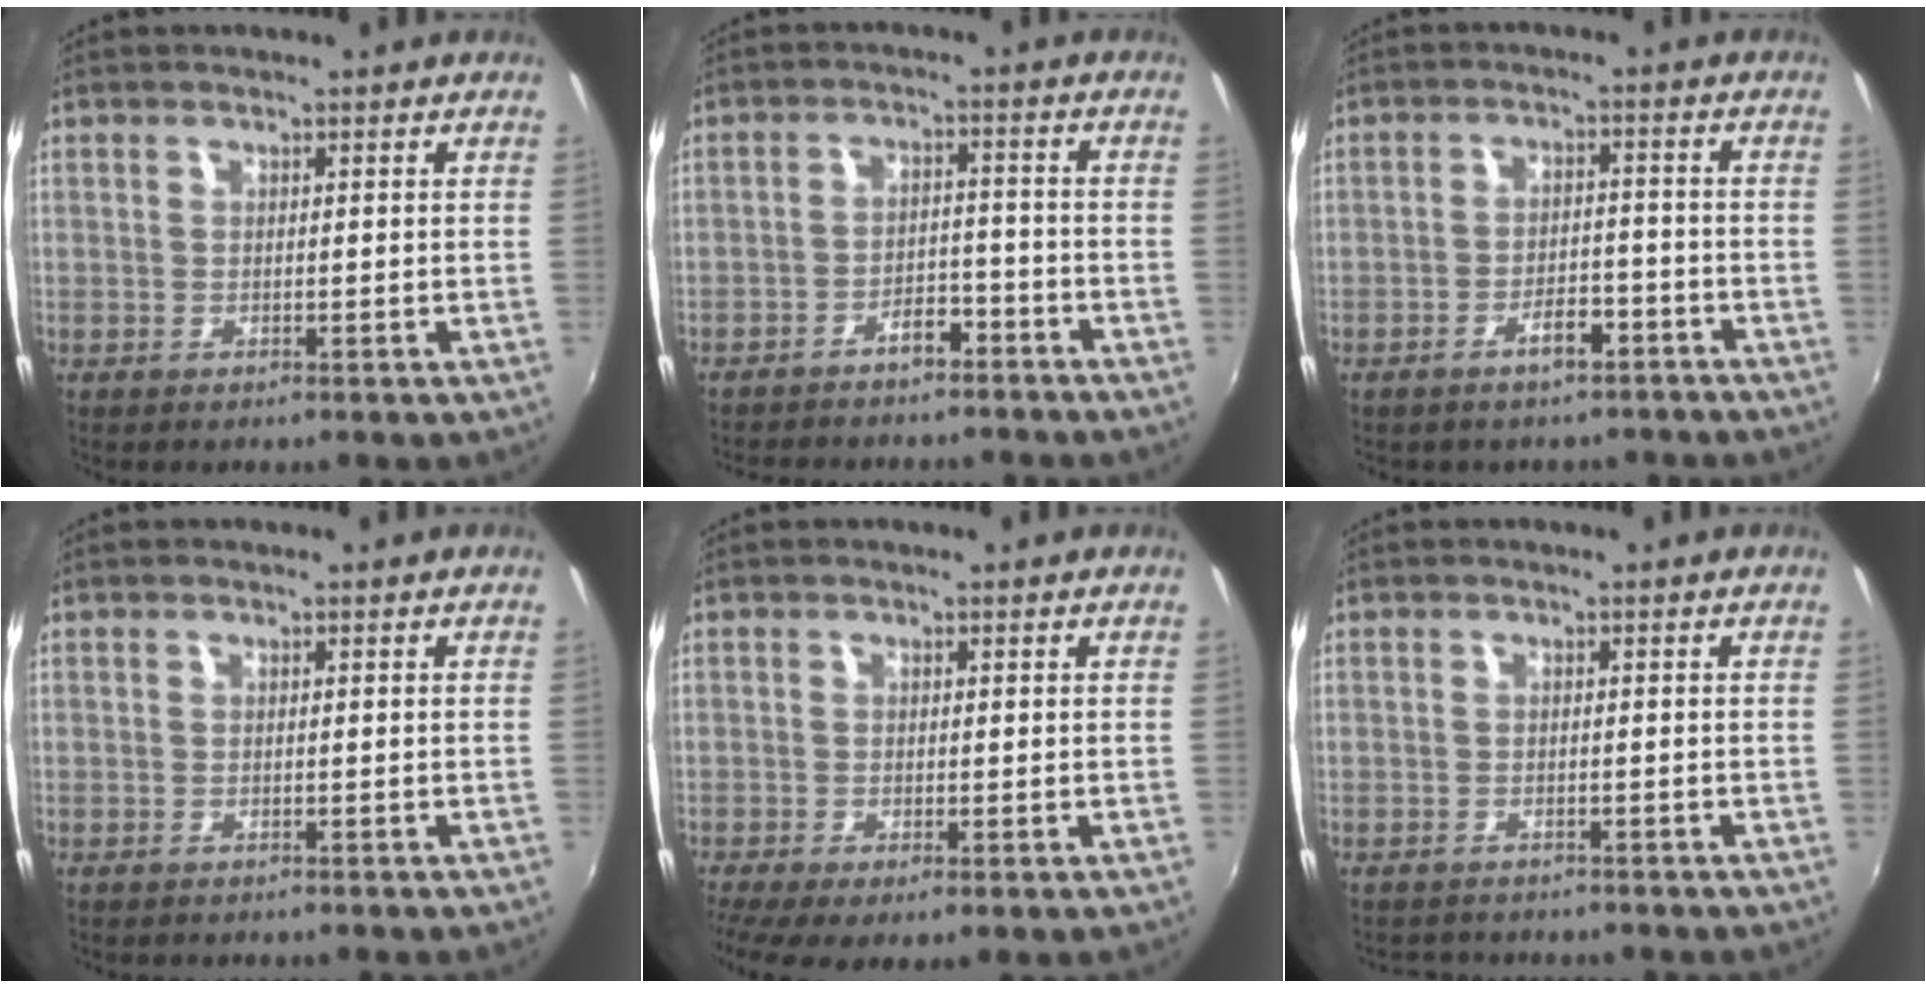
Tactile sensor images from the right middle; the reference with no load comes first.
{"total": 9.3, "force": [-7.9, 3.5, 3.5], "torque": [-0.081, 0.017, -0.106]}
{"total": 5.2, "force": [-3.9, 2.5, 2.4], "torque": [-0.046, 0.016, -0.043]}
{"total": 0.0}
{"total": 4.7, "force": [-1.9, 1.4, 4.0], "torque": [-0.077, -0.022, -0.027]}
{"total": 2.7, "force": [-2.5, 0.9, 0.5], "torque": [-0.016, -0.009, -0.039]}